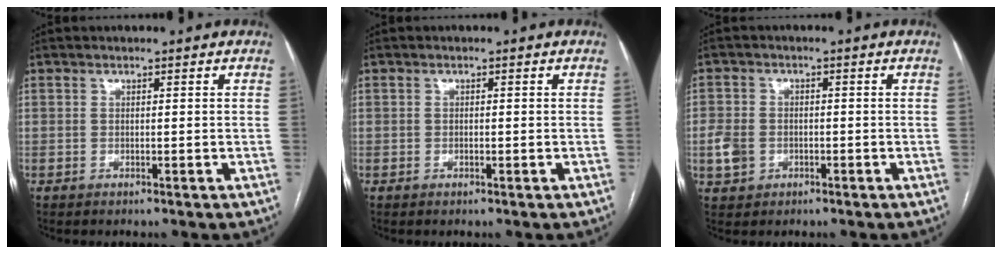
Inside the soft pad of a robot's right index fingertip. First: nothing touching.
{"total": 0.7, "force": [-0.3, 0.4, 0.5], "torque": [-0.008, 0.001, -0.005]}
{"total": 6.2, "force": [-1.9, 5.3, 2.6], "torque": [-0.072, 0.012, -0.022]}